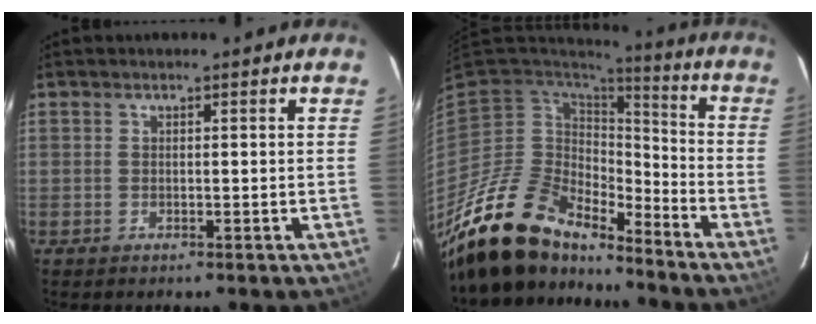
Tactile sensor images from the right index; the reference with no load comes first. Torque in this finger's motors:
{"motor_torque": [1.04, -1.09, 0.51, 0.13]}